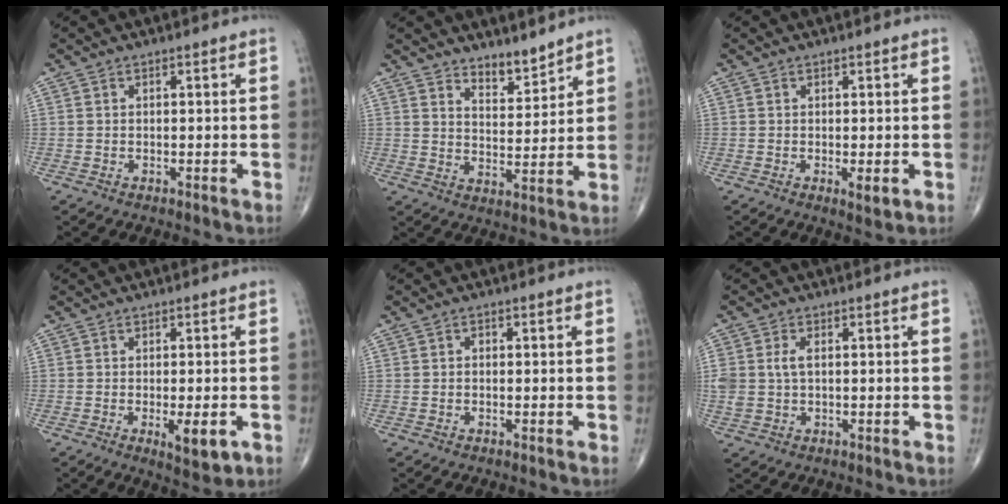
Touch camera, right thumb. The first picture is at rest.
{"total": 5.6, "force": [4.9, 1.9, 1.8], "torque": [-0.012, -0.047, 0.088]}
{"total": 2.2, "force": [-0.4, 0.6, 2.0], "torque": [-0.029, -0.006, -0.004]}
{"total": 5.7, "force": [-1.8, 1.8, 5.1], "torque": [-0.068, -0.012, -0.020]}
{"total": 0.7, "force": [0.0, 0.6, 0.5], "torque": [-0.005, 0.004, -0.003]}
{"total": 4.0, "force": [0.5, 2.5, 3.1], "torque": [-0.078, 0.006, 0.012]}